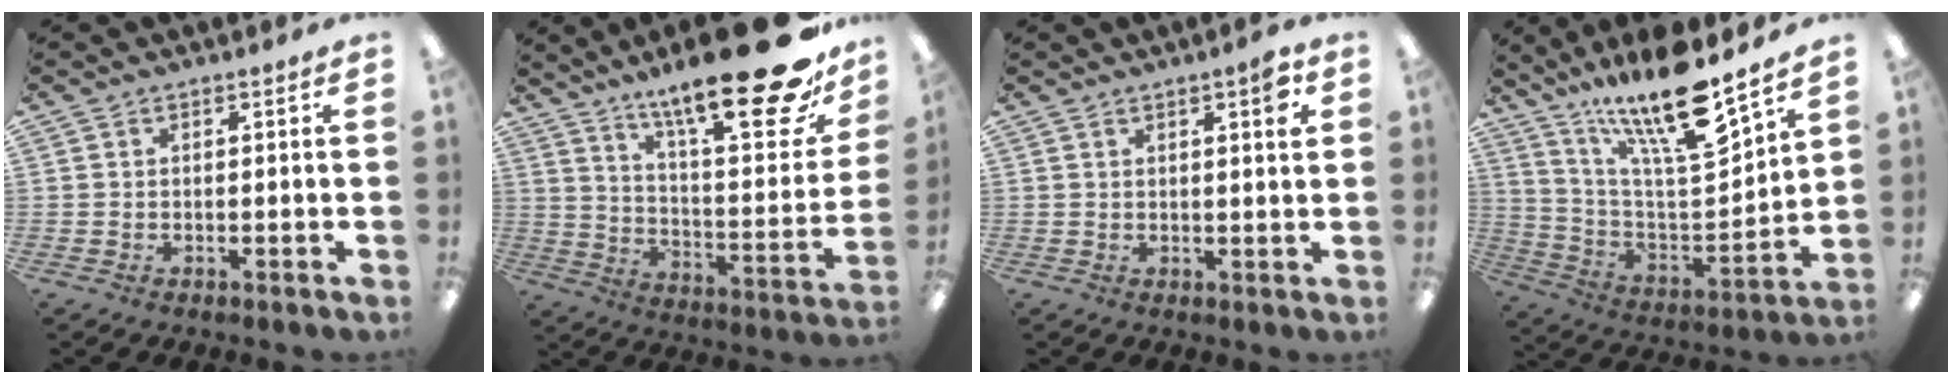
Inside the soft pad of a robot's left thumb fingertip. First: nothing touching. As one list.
[{"total": 25.8, "force": [17.4, 5.7, 18.1], "torque": [-0.264, -0.117, 0.277]}, {"total": 4.2, "force": [2.3, 0.8, 3.4], "torque": [-0.048, -0.005, 0.032]}, {"total": 20.1, "force": [15.5, 3.9, 12.2], "torque": [-0.222, -0.103, 0.258]}]